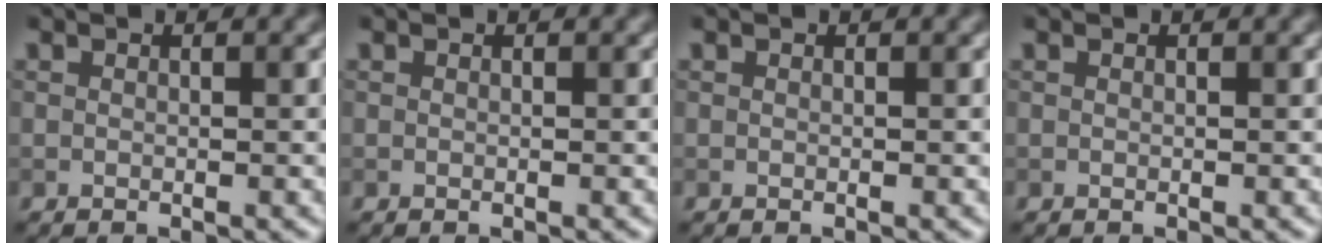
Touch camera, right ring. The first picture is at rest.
{"total": 0.0}
{"total": 0.0}
{"total": 0.0}